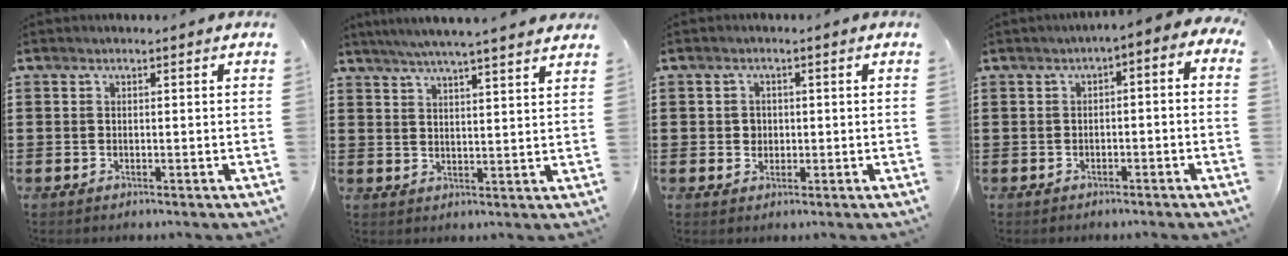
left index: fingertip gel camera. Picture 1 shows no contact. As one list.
[{"total": 5.0, "force": [4.5, -0.6, 1.9], "torque": [-0.050, -0.017, 0.079]}, {"total": 1.9, "force": [0.2, 1.8, 0.6], "torque": [-0.018, 0.010, 0.001]}, {"total": 2.5, "force": [-2.3, 0.7, 0.9], "torque": [-0.022, 0.004, -0.051]}]